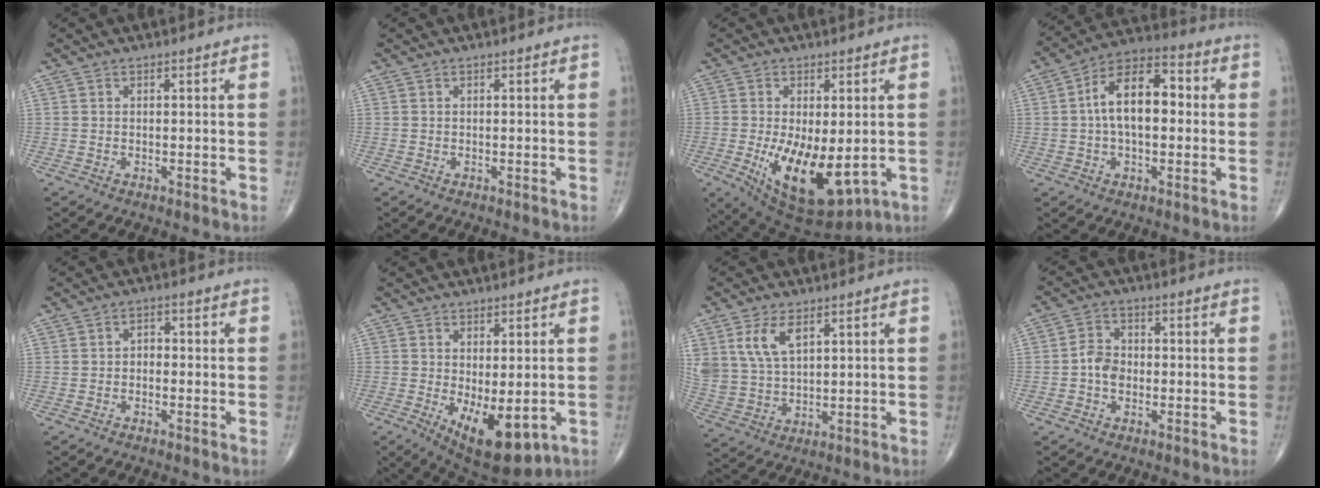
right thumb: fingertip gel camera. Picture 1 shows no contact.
{"total": 0.0}
{"total": 16.3, "force": [-3.9, 8.0, 13.7], "torque": [-0.220, -0.021, -0.034]}
{"total": 13.3, "force": [0.9, 7.4, 11.1], "torque": [-0.176, 0.033, 0.003]}
{"total": 1.9, "force": [-0.6, 1.4, 1.1], "torque": [-0.007, 0.011, -0.017]}
{"total": 11.1, "force": [-2.8, 5.0, 9.5], "torque": [-0.130, -0.019, -0.023]}
{"total": 8.7, "force": [4.1, 4.7, 6.0], "torque": [-0.118, -0.011, 0.093]}
{"total": 3.9, "force": [-0.8, 3.1, 2.3], "torque": [-0.030, 0.014, -0.022]}